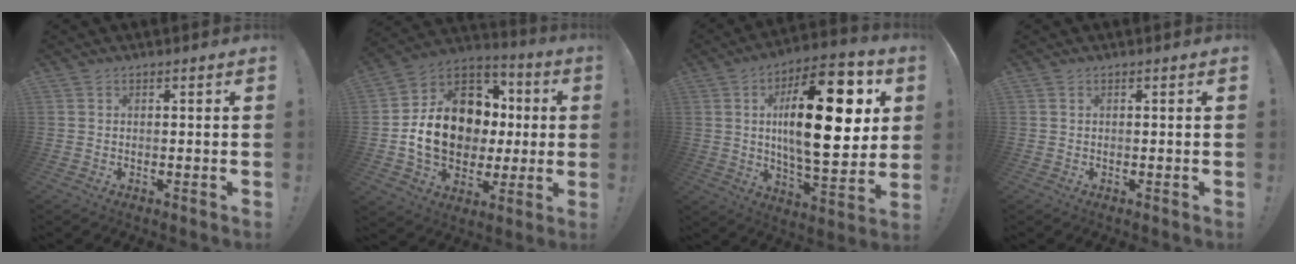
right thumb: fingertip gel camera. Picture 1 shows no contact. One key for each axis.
{"total": 18.9, "fx": 0.3, "fy": 14.6, "fz": 11.9, "tx": -0.198, "ty": 0.016, "tz": 0.028}
{"total": 27.1, "fx": 5.8, "fy": 10.5, "fz": 24.3, "tx": -0.391, "ty": -0.017, "tz": 0.086}
{"total": 0.0}